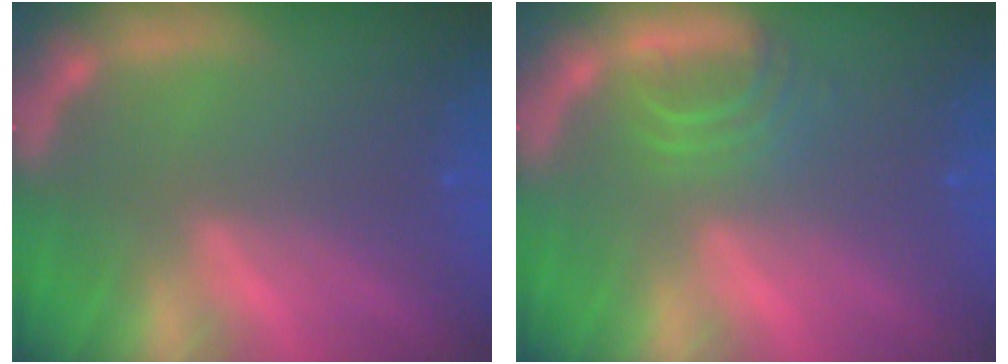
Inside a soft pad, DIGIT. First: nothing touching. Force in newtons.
{"total": 2.9}